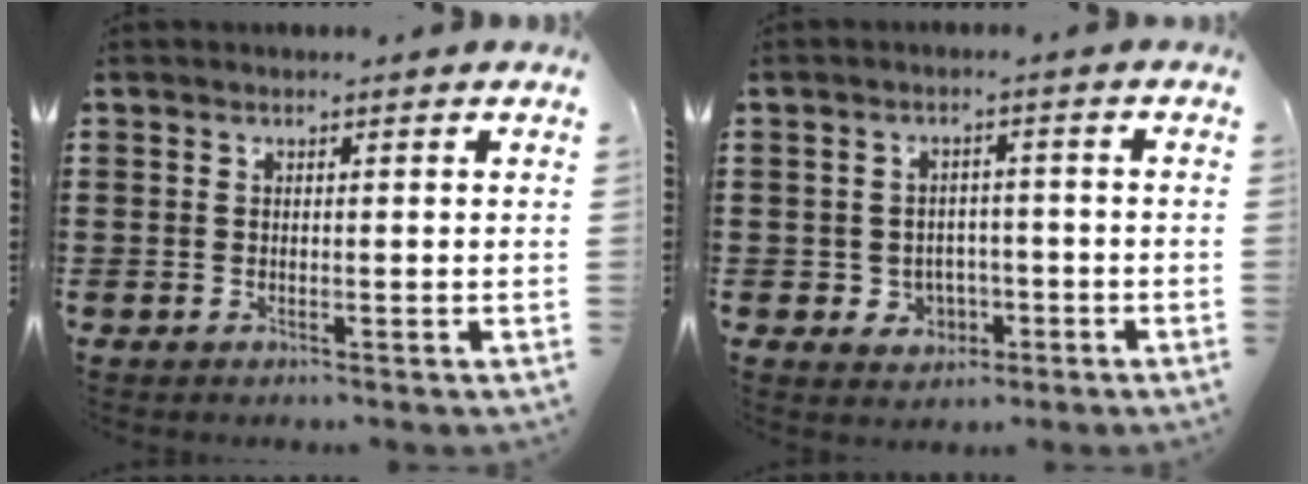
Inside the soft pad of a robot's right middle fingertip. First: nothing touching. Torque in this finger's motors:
{"motor_torque": [0.71, -0.47, 0.04, 0.02]}